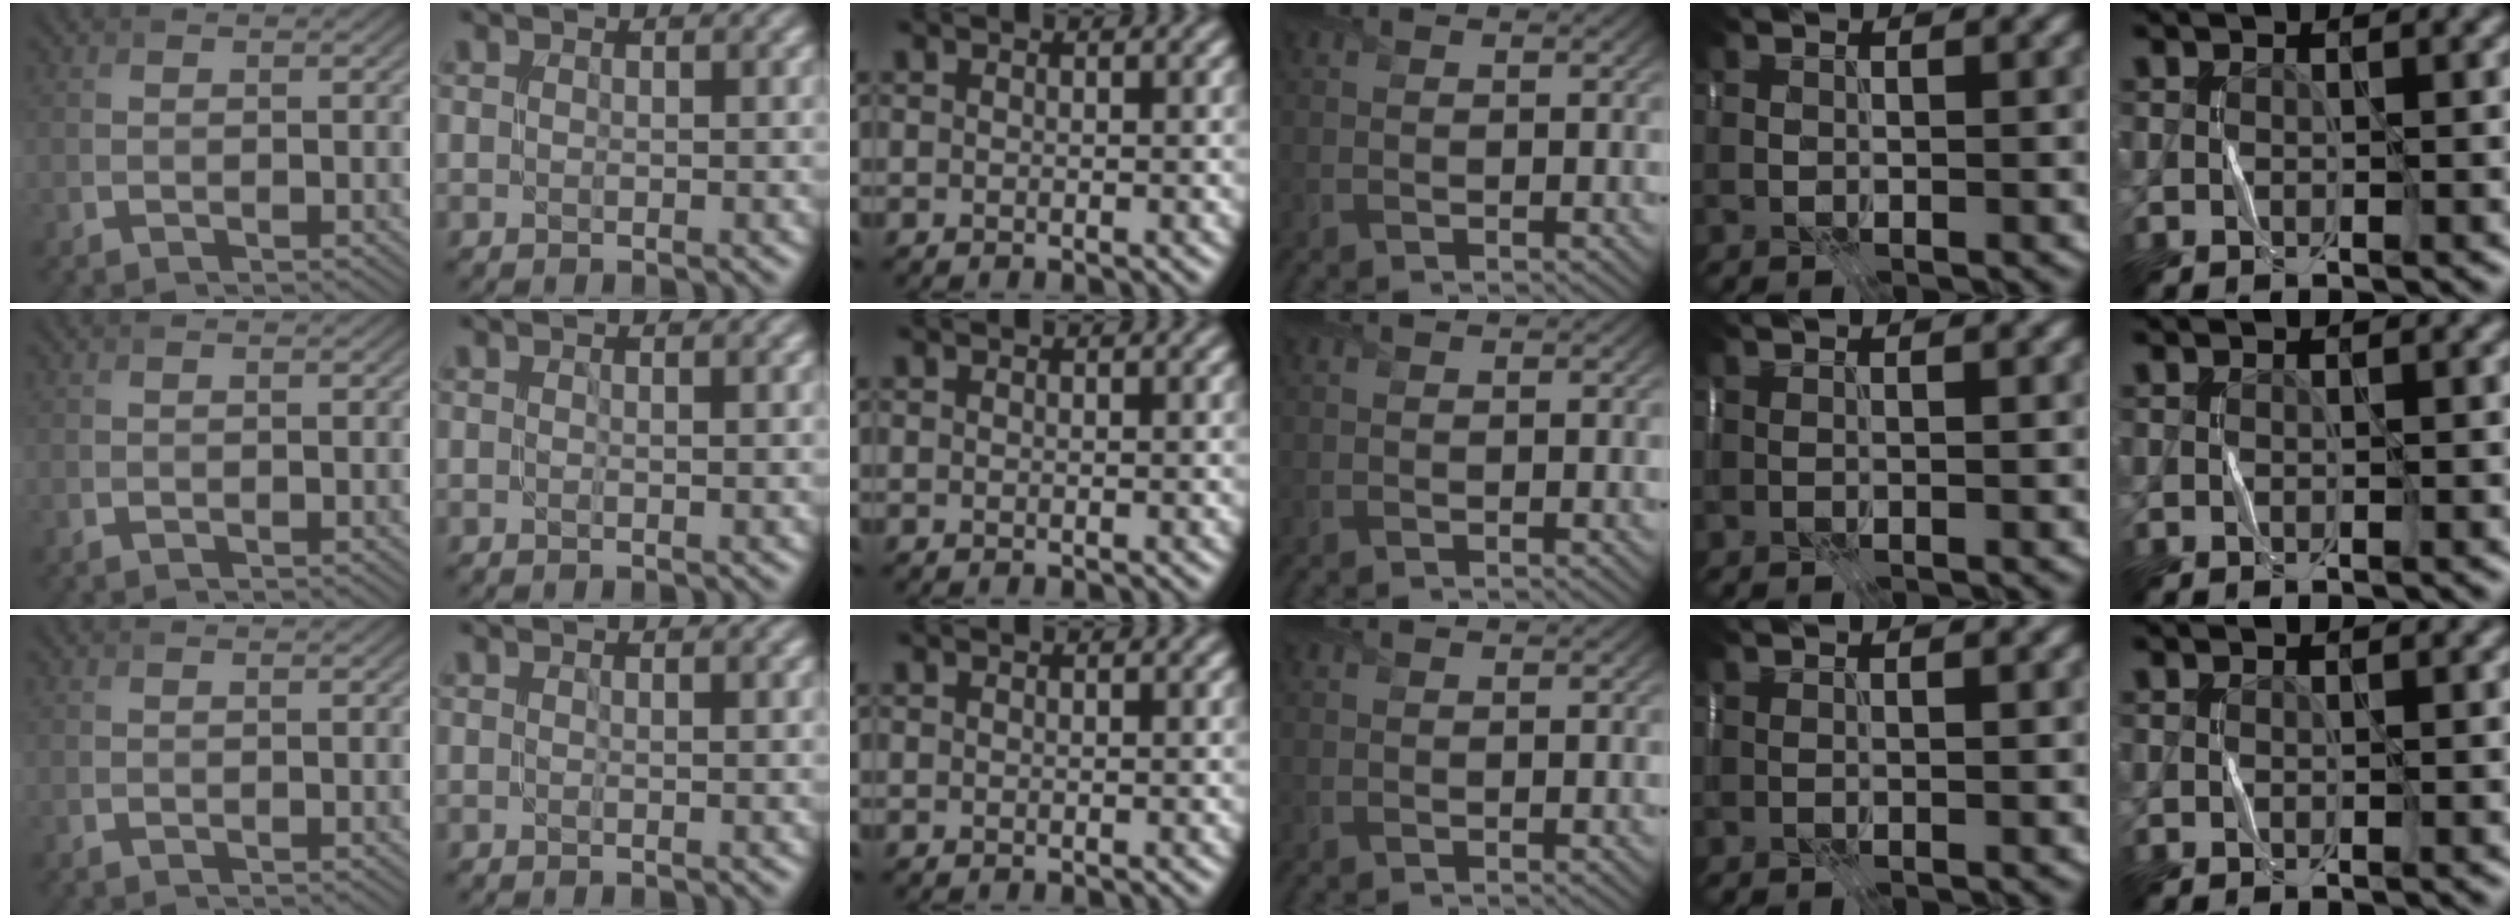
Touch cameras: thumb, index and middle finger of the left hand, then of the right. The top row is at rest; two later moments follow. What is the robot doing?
{"motion": "fold", "object": "scarf"}